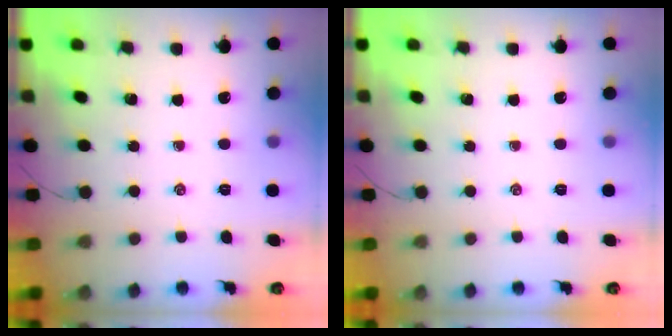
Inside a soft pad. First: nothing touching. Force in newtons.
{"total": 0.0}